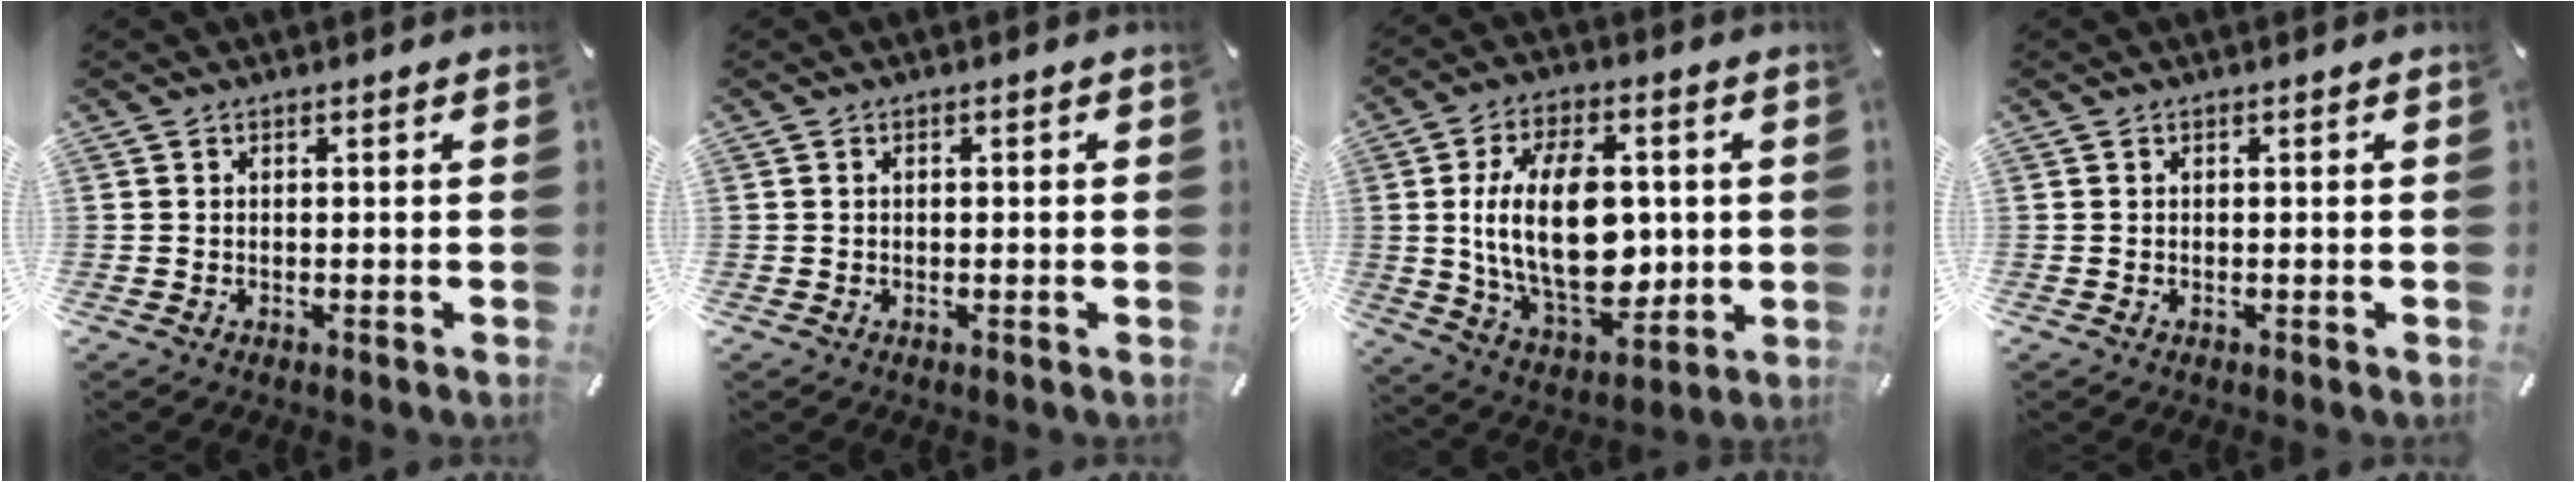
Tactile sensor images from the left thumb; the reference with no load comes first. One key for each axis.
{"total": 0.7, "fx": -0.1, "fy": 0.5, "fz": 0.5, "tx": -0.010, "ty": 0.002, "tz": -0.003}
{"total": 21.3, "fx": 1.3, "fy": 12.7, "fz": 17.1, "tx": -0.339, "ty": -0.010, "tz": 0.019}
{"total": 0.0}